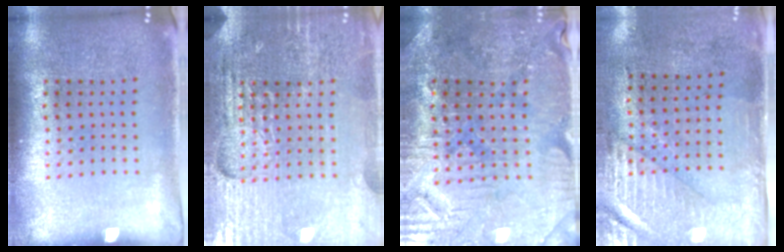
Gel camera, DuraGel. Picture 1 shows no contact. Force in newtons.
{"total": 4.4, "press": 4.2, "slide": 1.5}
{"total": 1.7, "press": 1.6, "slide": 0.5}
{"total": 3.0, "press": 2.5, "slide": 1.6}